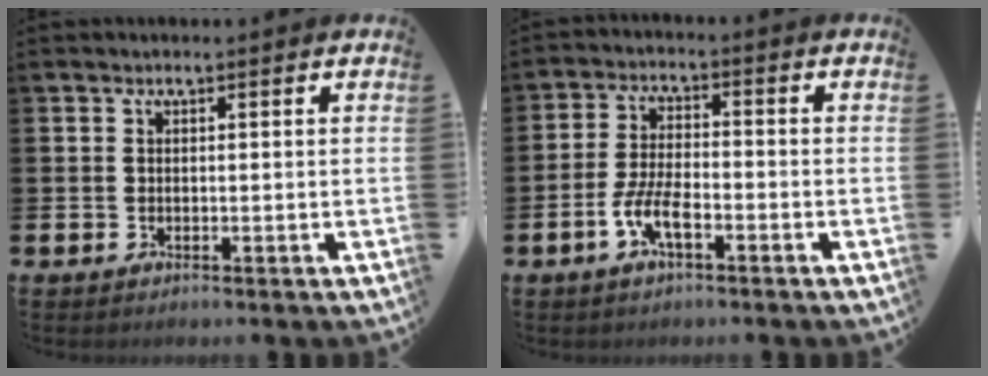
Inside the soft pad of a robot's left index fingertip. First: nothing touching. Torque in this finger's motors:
{"motor_torque": [1.00, 0.92, 0.09, 0.20]}